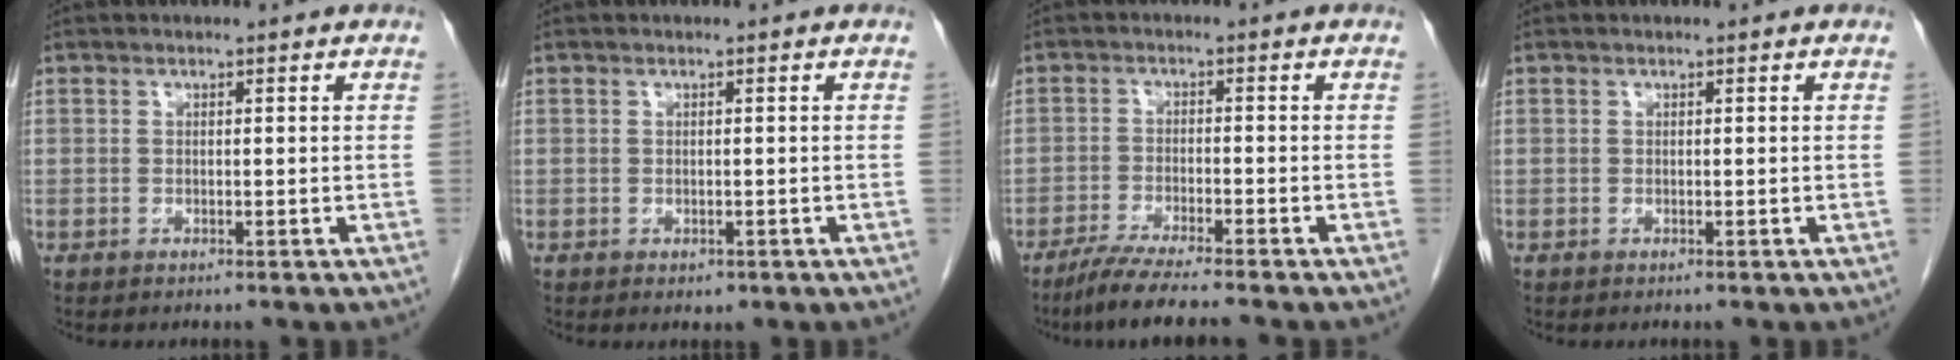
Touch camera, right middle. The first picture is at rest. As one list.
[{"total": 0.9, "force": [-0.4, 0.6, 0.5], "torque": [-0.006, 0.000, -0.001]}, {"total": 7.3, "force": [-6.0, -0.6, 4.0], "torque": [-0.063, -0.023, -0.103]}, {"total": 0.0}]